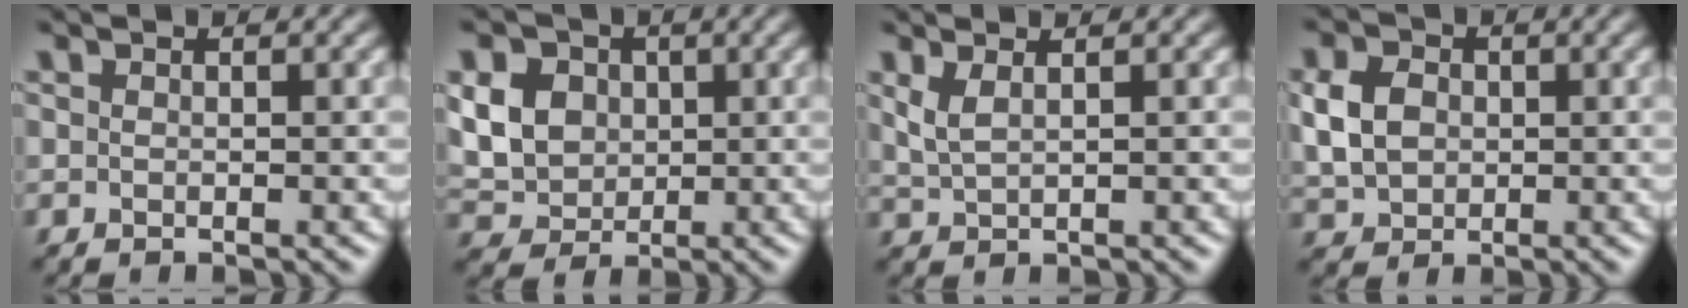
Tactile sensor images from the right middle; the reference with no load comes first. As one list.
[{"total": 7.2, "force": [1.5, 5.8, 3.9], "torque": [-0.097, 0.019, 0.022]}, {"total": 1.8, "force": [0.9, 0.6, 1.4], "torque": [-0.034, -0.001, 0.023]}, {"total": 4.5, "force": [0.4, 3.6, 2.7], "torque": [-0.069, 0.005, 0.002]}]